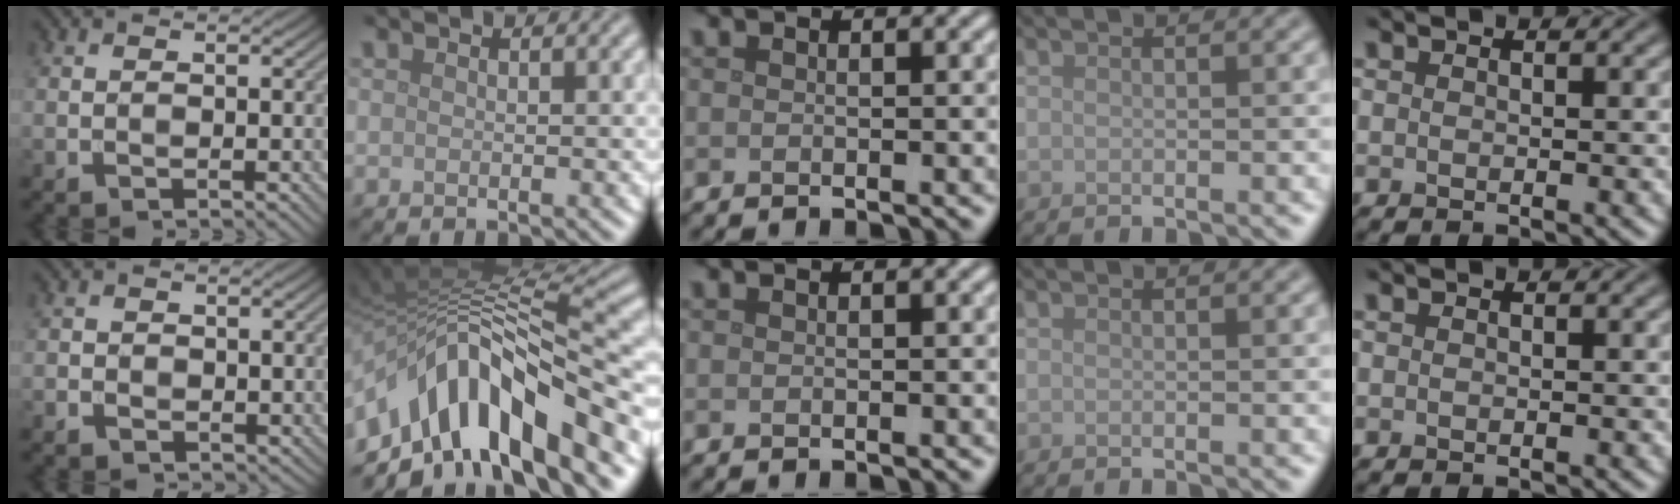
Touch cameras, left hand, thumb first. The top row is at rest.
{"thumb": {"total": 1.5, "force": [-0.2, 1.4, 0.4], "torque": [-0.010, -0.006, -0.005]}, "index": {"total": 12.3, "force": [-5.0, 5.4, 9.8], "torque": [-0.152, 0.014, -0.090]}}